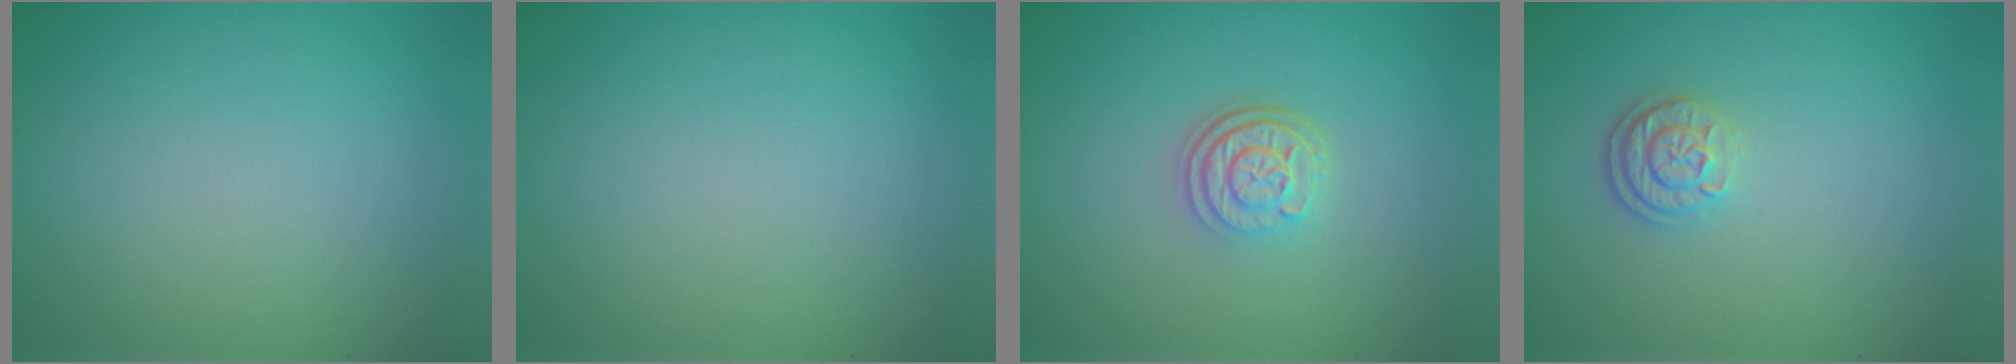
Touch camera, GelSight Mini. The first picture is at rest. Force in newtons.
{"total": 0.0}
{"total": 3.2, "press": 2.5, "slide": 2.1}
{"total": 2.5, "press": 2.0, "slide": 1.5}